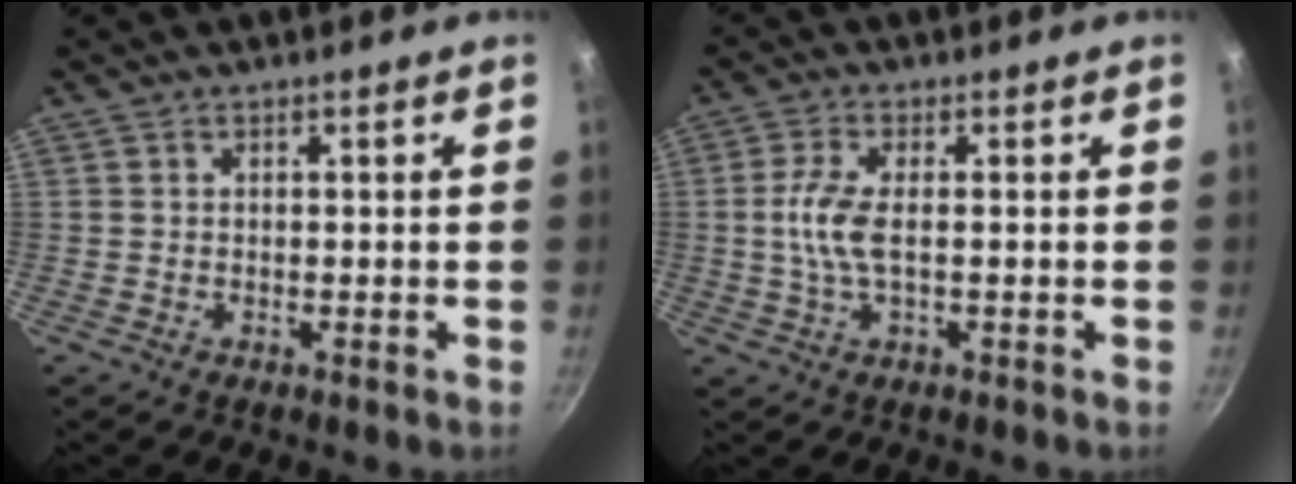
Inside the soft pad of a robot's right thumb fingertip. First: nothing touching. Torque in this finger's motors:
{"motor_torque": [1.06, 0.39, 0.80, -0.81, 0.16]}